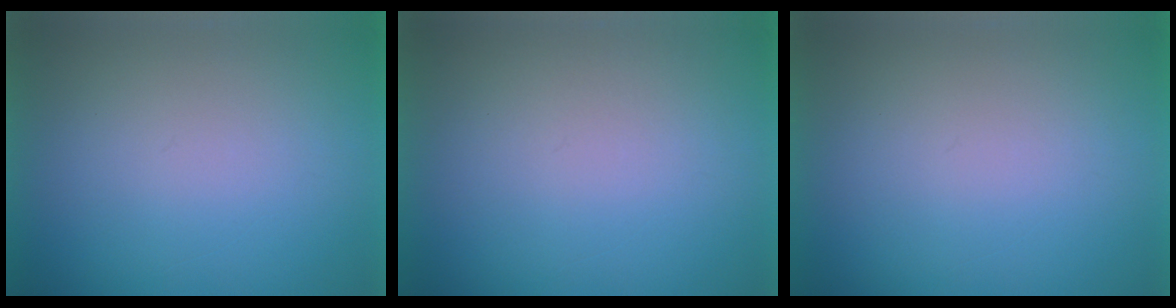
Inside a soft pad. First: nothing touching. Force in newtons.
{"total": 1.1}
{"total": 0.0}